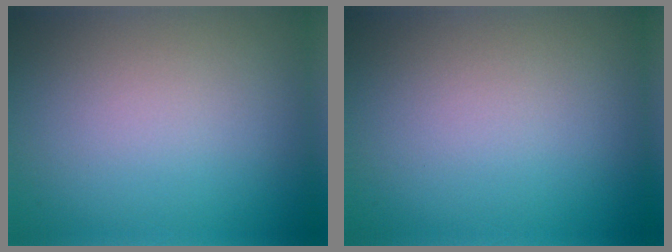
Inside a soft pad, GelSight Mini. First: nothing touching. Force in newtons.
{"total": 0.0}